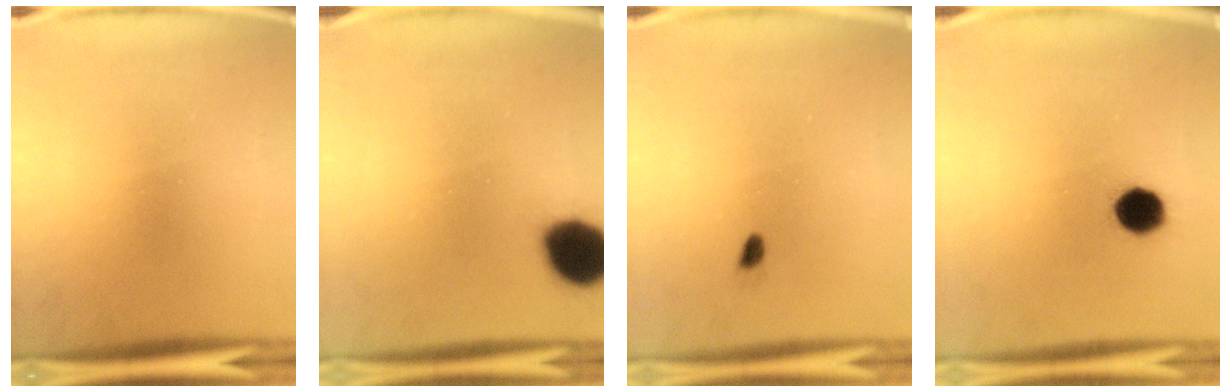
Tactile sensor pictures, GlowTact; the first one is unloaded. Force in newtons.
{"total": 12.4}
{"total": 0.6}
{"total": 7.2}